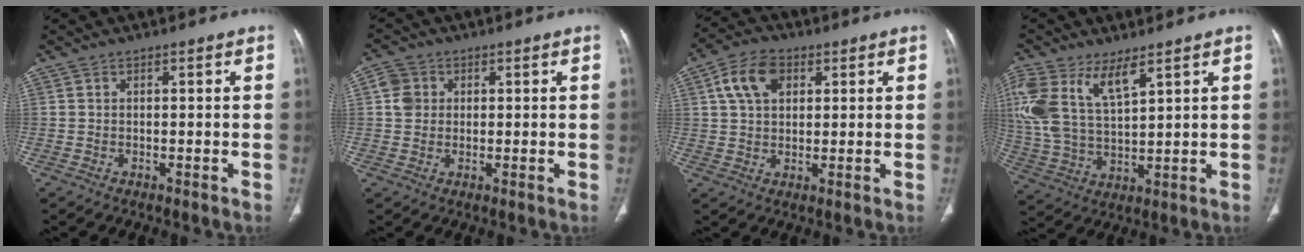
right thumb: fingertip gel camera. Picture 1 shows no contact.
{"total": 4.2, "force": [0.9, 3.8, 1.6], "torque": [-0.017, 0.005, 0.013]}
{"total": 8.4, "force": [3.0, 5.6, 5.5], "torque": [-0.091, 0.005, 0.048]}
{"total": 14.7, "force": [7.5, 6.5, 10.8], "torque": [-0.244, -0.017, 0.159]}